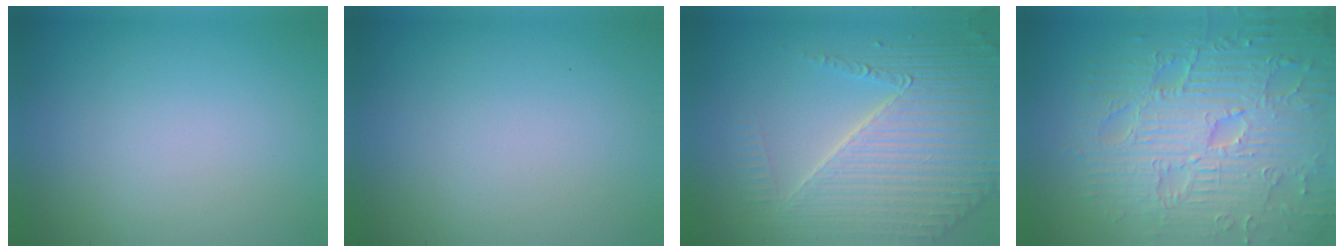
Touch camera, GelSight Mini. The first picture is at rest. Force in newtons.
{"total": 0.0}
{"total": 7.0, "press": 5.4, "slide": 4.4}
{"total": 9.6, "press": 7.0, "slide": 6.6}